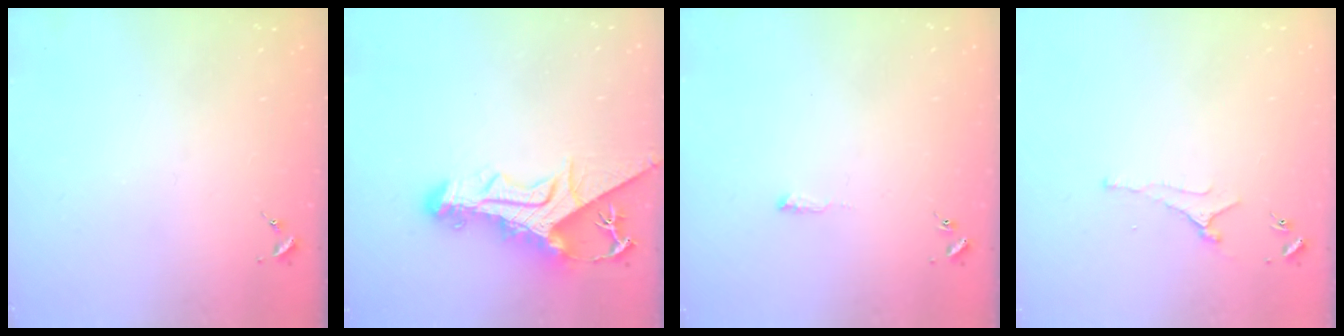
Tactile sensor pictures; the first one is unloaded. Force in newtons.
{"total": 16.2, "press": 16.1, "slide": 1.6}
{"total": 4.1, "press": 4.1, "slide": 0.5}
{"total": 3.7, "press": 3.7, "slide": 0.7}